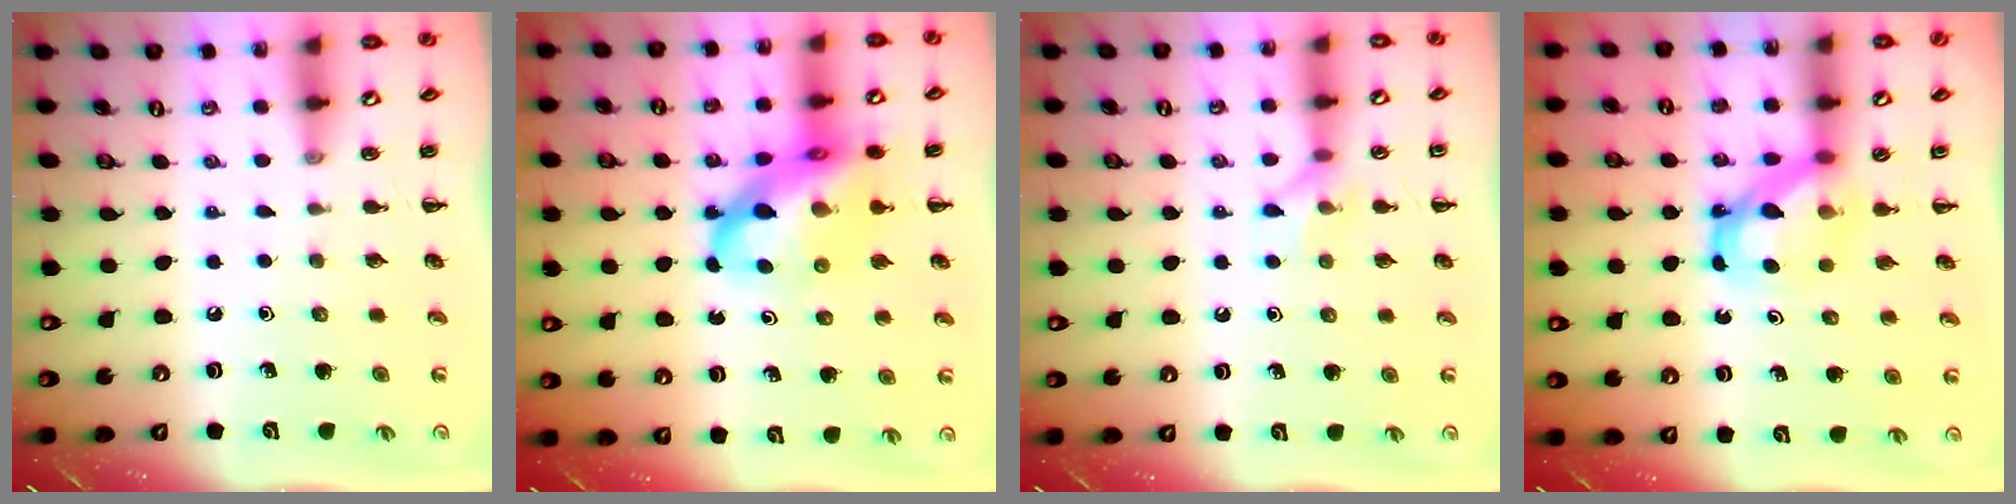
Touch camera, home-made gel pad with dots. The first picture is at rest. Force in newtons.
{"total": 18.0, "press": 17.5, "slide": 4.3}
{"total": 6.6, "press": 6.5, "slide": 0.9}
{"total": 6.0, "press": 6.0, "slide": 0.3}